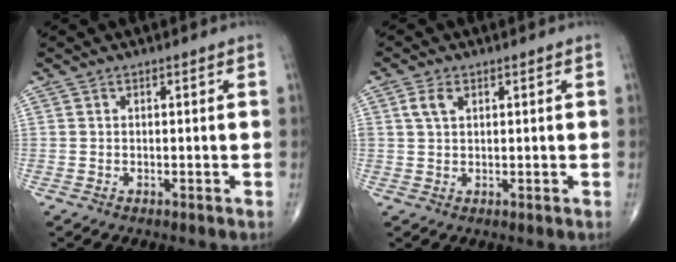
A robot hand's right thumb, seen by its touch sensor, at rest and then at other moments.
{"total": 3.1, "force": [1.2, 1.8, 2.2], "torque": [-0.046, 0.006, 0.026]}